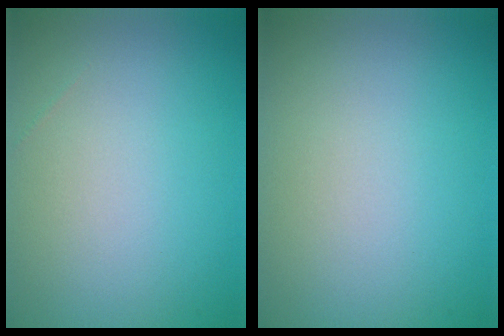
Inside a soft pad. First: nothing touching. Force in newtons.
{"total": 0.0}